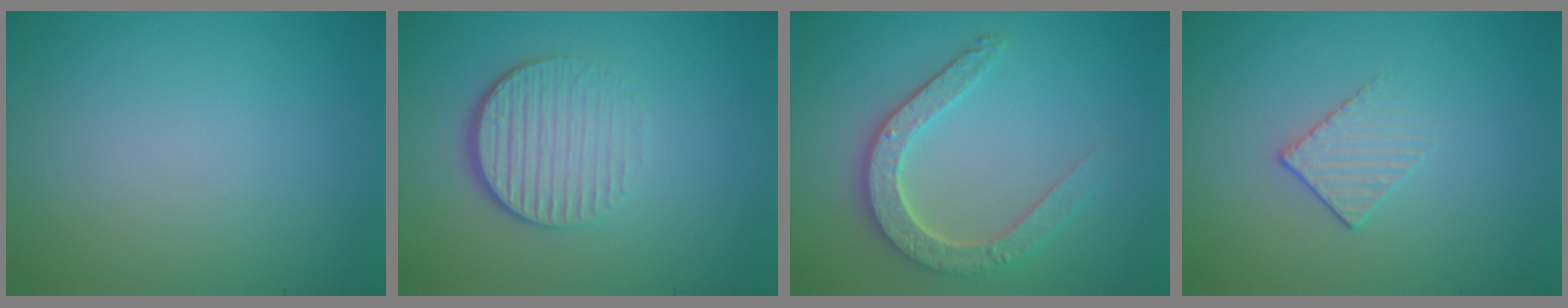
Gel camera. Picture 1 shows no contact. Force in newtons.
{"total": 4.3, "press": 2.7, "slide": 3.4}
{"total": 4.1, "press": 3.4, "slide": 2.3}
{"total": 1.5, "press": 0.9, "slide": 1.2}